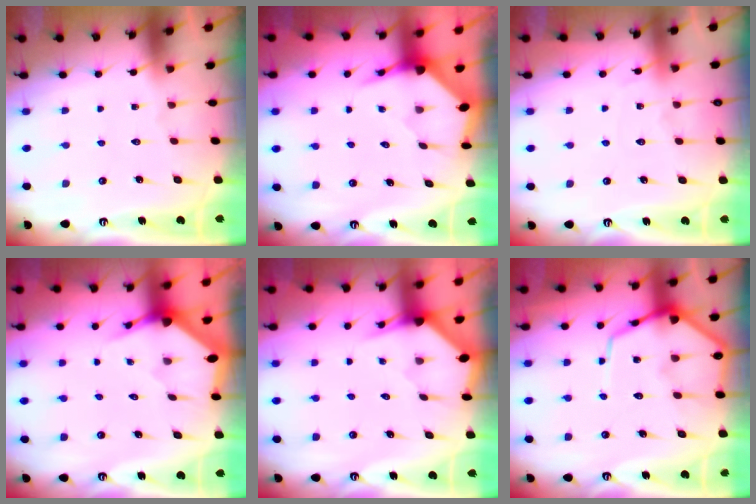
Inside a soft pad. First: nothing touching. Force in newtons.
{"total": 3.4, "press": 3.4, "slide": 0.4}
{"total": 6.5, "press": 6.4, "slide": 0.8}
{"total": 2.9, "press": 2.9, "slide": 0.2}
{"total": 2.9, "press": 2.9, "slide": 0.2}
{"total": 9.7, "press": 9.7, "slide": 1.0}